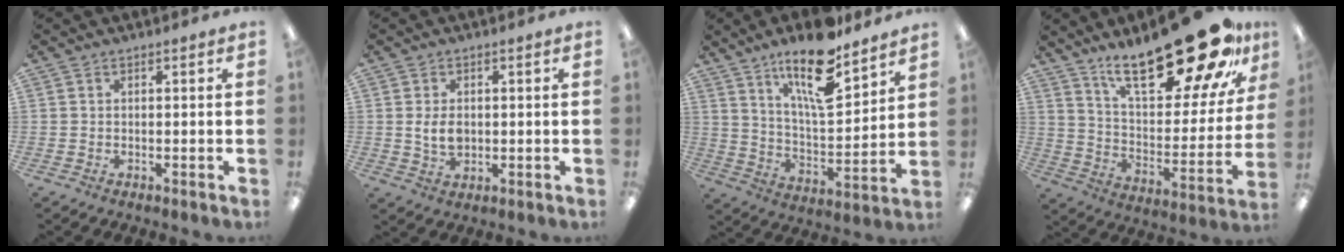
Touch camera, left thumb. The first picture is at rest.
{"total": 4.6, "force": [0.3, 3.2, 3.4], "torque": [-0.064, 0.001, 0.003]}
{"total": 17.1, "force": [12.0, 5.2, 11.0], "torque": [-0.183, -0.073, 0.199]}
{"total": 29.8, "force": [21.4, 9.1, 18.7], "torque": [-0.281, -0.132, 0.348]}